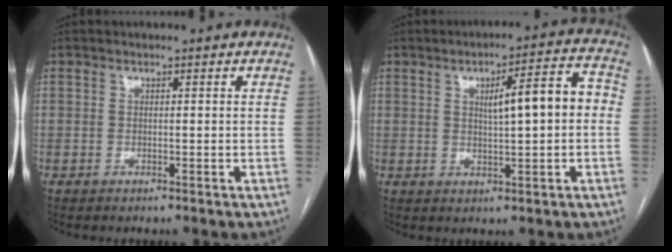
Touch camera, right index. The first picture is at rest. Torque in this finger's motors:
{"motor_torque": [0.34, 0.07, 0.20, 0.09]}